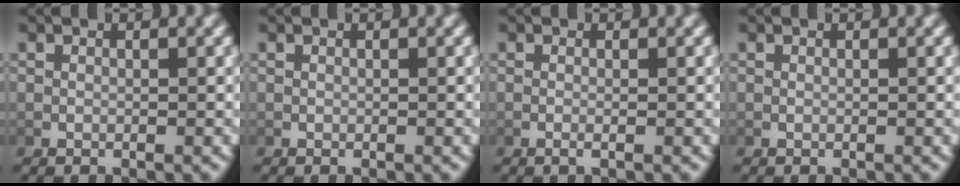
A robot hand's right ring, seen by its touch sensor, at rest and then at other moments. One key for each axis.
{"total": 0.0}
{"total": 0.8, "fx": -0.3, "fy": -0.1, "fz": 0.7, "tx": -0.015, "ty": -0.002, "tz": -0.006}
{"total": 0.0}